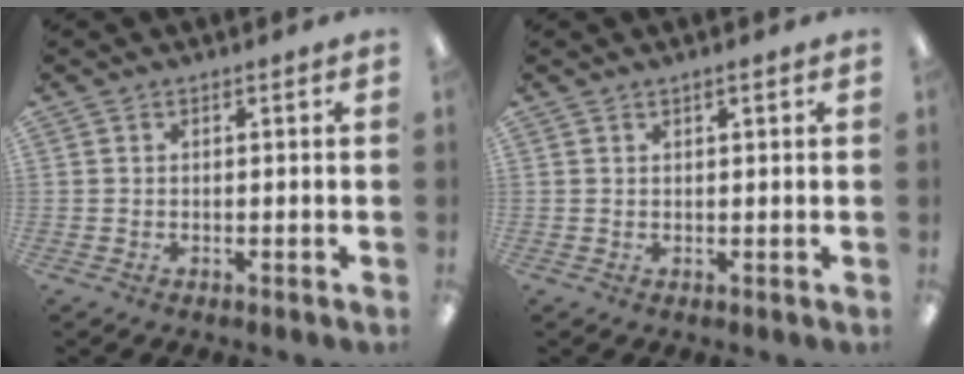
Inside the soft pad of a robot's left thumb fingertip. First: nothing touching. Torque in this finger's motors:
{"motor_torque": [-0.35, -0.29, 0.02, -0.05, 0.04]}